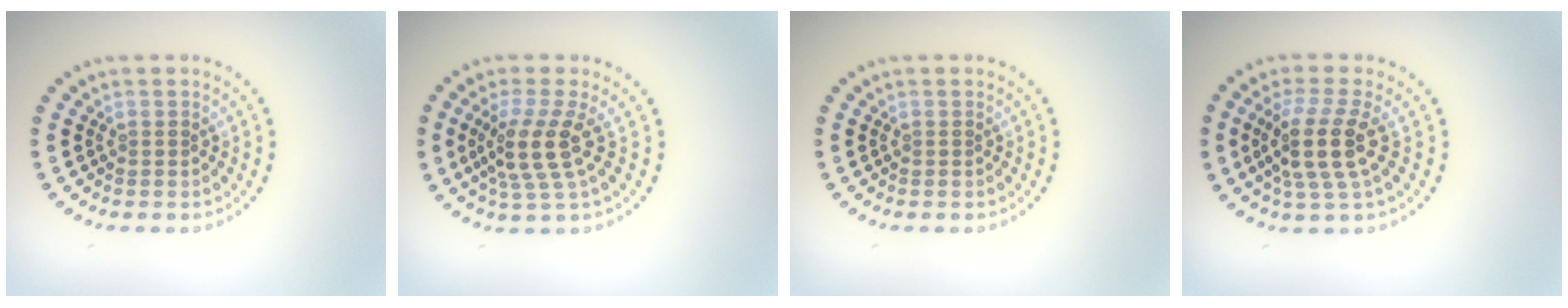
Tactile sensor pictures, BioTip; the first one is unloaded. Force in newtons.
{"total": 3.8, "press": 2.9, "slide": 2.5}
{"total": 0.0}
{"total": 4.2, "press": 3.4, "slide": 2.4}